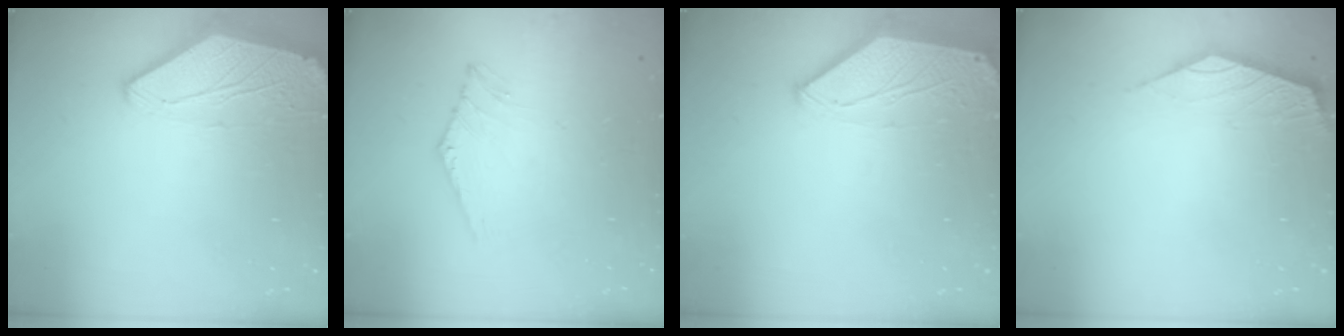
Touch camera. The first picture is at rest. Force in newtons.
{"total": 0.9, "press": 0.8, "slide": 0.3}
{"total": 0.0}
{"total": 2.4, "press": 2.3, "slide": 0.6}